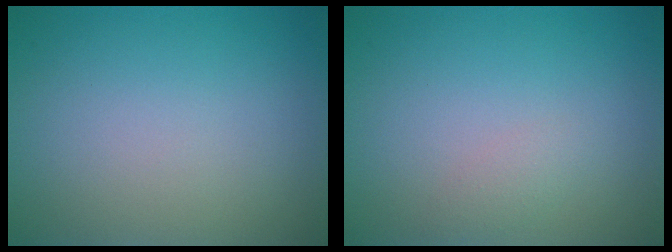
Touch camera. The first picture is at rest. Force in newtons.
{"total": 1.1, "press": 1.1, "slide": 0.0}